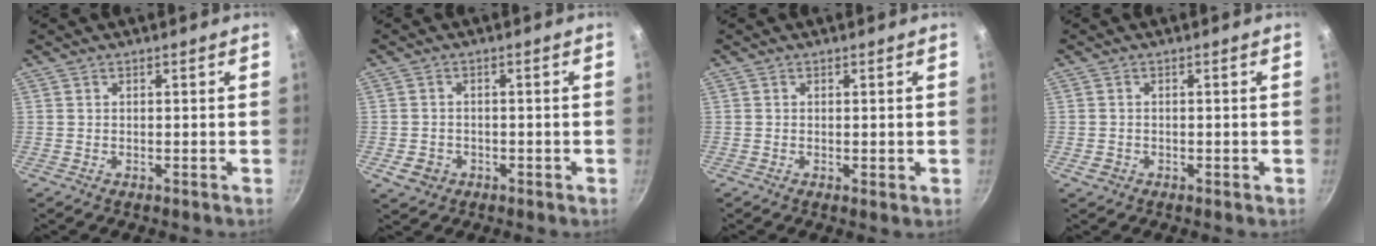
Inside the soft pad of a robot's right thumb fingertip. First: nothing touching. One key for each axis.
{"total": 3.9, "fx": -1.3, "fy": 3.3, "fz": 1.6, "tx": -0.019, "ty": 0.014, "tz": -0.013}
{"total": 1.3, "fx": -0.2, "fy": 0.6, "fz": 1.2, "tx": -0.017, "ty": -0.003, "tz": -0.003}
{"total": 1.7, "fx": -0.6, "fy": 1.4, "fz": 0.8, "tx": -0.011, "ty": 0.003, "tz": -0.008}